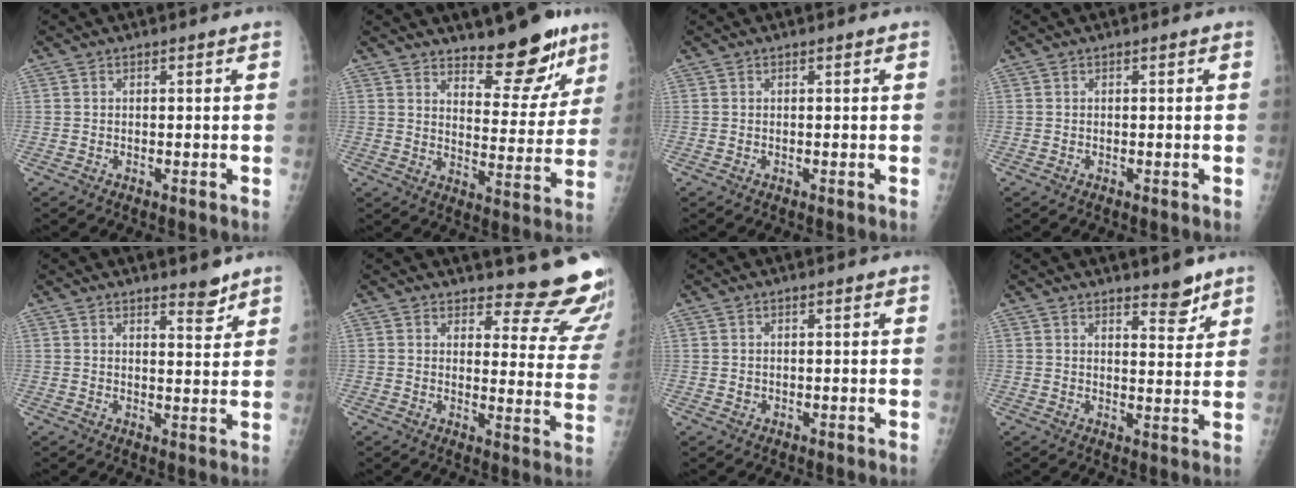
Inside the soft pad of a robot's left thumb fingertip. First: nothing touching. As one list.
[{"total": 12.8, "force": [9.8, 4.5, 6.9], "torque": [-0.047, -0.075, 0.147]}, {"total": 0.0}, {"total": 0.0}, {"total": 3.6, "force": [3.0, 0.9, 1.7], "torque": [-0.013, -0.026, 0.043]}, {"total": 14.0, "force": [13.5, 2.9, 2.5], "torque": [0.014, -0.147, 0.138]}, {"total": 0.7, "force": [0.2, 0.6, 0.3], "torque": [0.002, 0.000, 0.003]}, {"total": 4.8, "force": [3.8, 1.5, 2.5], "torque": [-0.018, -0.031, 0.054]}]